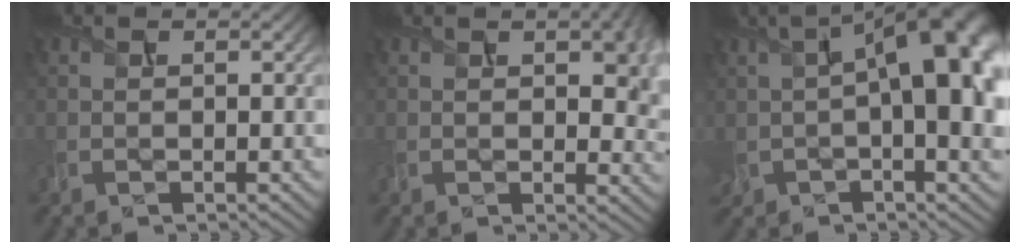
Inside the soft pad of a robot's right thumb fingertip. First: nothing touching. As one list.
[{"total": 8.8, "force": [1.9, 4.3, 7.4], "torque": [-0.104, -0.007, 0.040]}, {"total": 16.3, "force": [2.5, 8.0, 14.0], "torque": [-0.212, -0.005, 0.054]}]